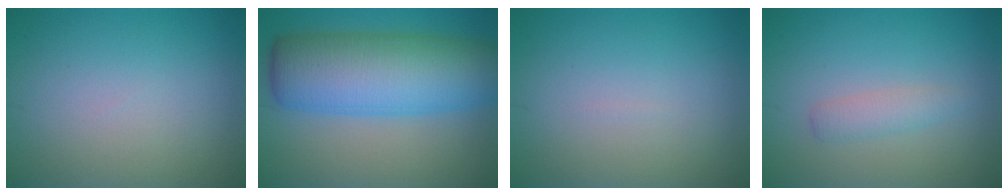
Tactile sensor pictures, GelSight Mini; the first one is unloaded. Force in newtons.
{"total": 11.5, "press": 11.5, "slide": 0.3}
{"total": 0.0}
{"total": 1.7, "press": 1.7, "slide": 0.1}